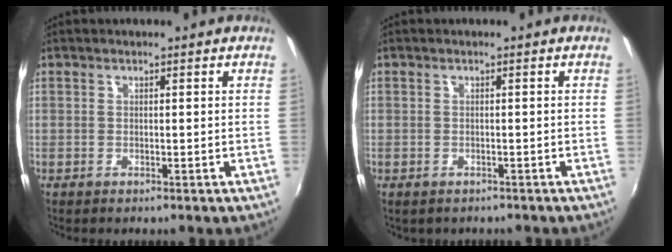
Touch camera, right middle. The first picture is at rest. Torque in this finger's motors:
{"motor_torque": [-0.29, -1.08, -0.04, 0.02]}